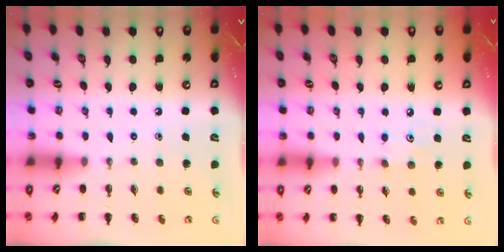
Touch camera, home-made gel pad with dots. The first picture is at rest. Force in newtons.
{"total": 3.7, "press": 3.6, "slide": 0.9}